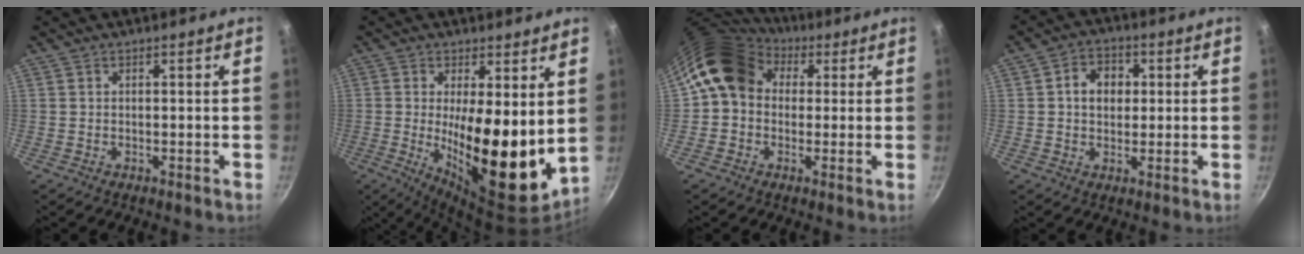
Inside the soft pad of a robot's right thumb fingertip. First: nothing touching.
{"total": 17.9, "force": [1.0, 6.3, 16.7], "torque": [-0.230, -0.042, 0.020]}
{"total": 12.0, "force": [2.9, 9.8, 6.2], "torque": [-0.084, 0.015, 0.030]}
{"total": 6.9, "force": [1.1, 5.4, 4.1], "torque": [-0.040, 0.008, 0.008]}